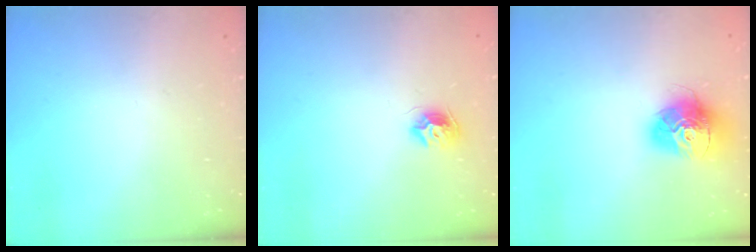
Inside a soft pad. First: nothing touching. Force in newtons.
{"total": 8.1, "press": 8.1, "slide": 0.1}
{"total": 15.2, "press": 15.2, "slide": 1.3}